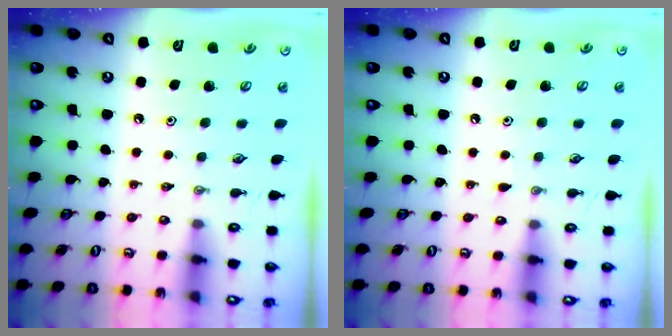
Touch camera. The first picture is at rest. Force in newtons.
{"total": 3.7, "press": 3.7, "slide": 0.5}